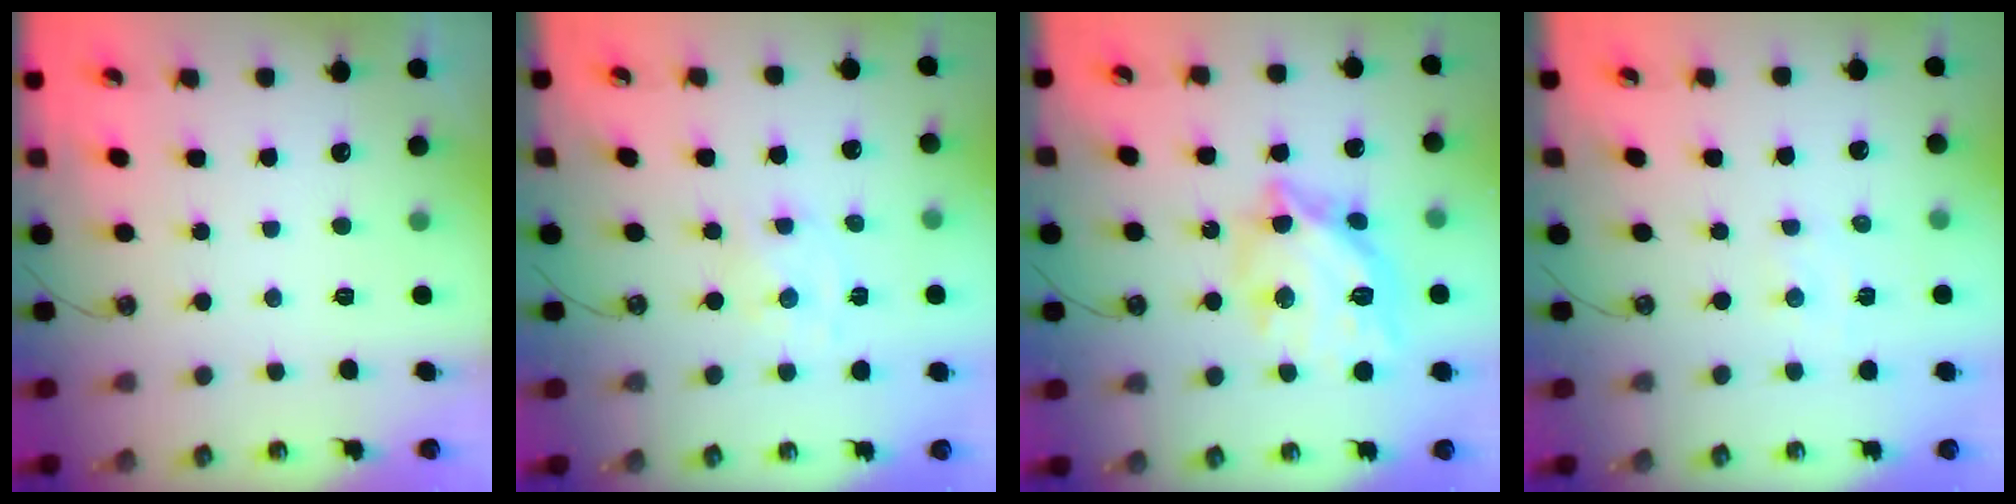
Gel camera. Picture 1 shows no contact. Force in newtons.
{"total": 0.8, "press": 0.8, "slide": 0.1}
{"total": 17.7, "press": 17.6, "slide": 1.5}
{"total": 2.4, "press": 2.4, "slide": 0.5}